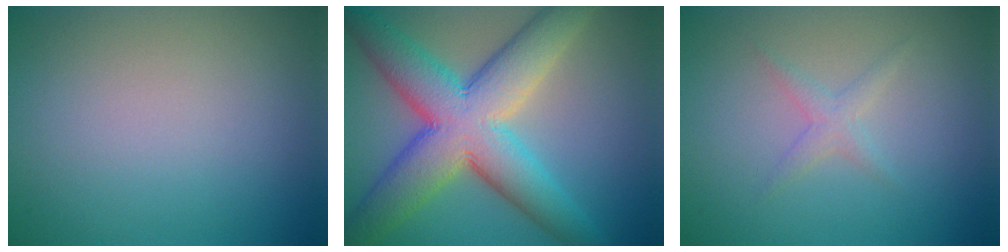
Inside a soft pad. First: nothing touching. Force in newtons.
{"total": 11.0, "press": 11.0, "slide": 0.5}
{"total": 1.3, "press": 1.3, "slide": 0.1}